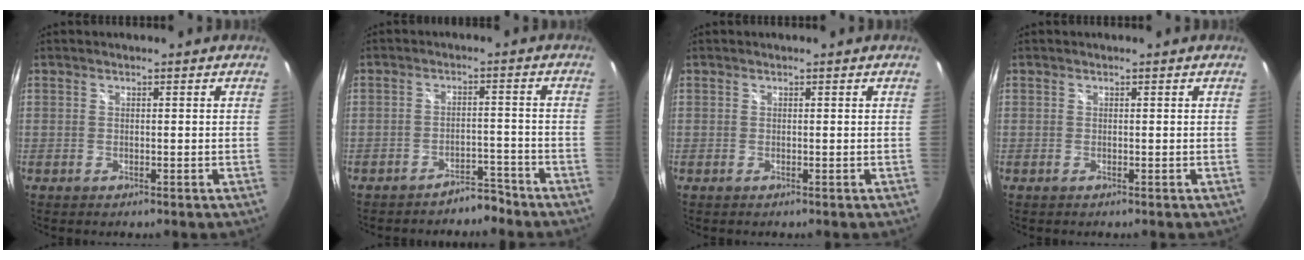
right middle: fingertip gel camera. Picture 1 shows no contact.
{"total": 4.3, "force": [-3.9, 1.5, 0.9], "torque": [-0.020, 0.014, -0.052]}
{"total": 0.0}
{"total": 0.0}